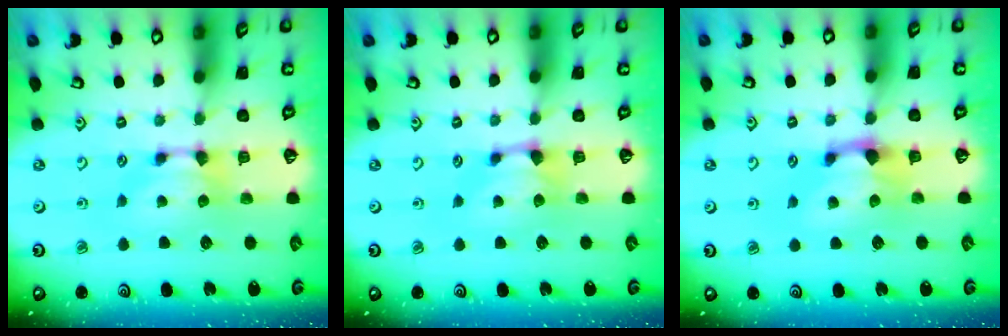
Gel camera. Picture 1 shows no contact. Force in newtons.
{"total": 1.0, "press": 0.3, "slide": 0.9}
{"total": 1.4, "press": 0.9, "slide": 1.1}